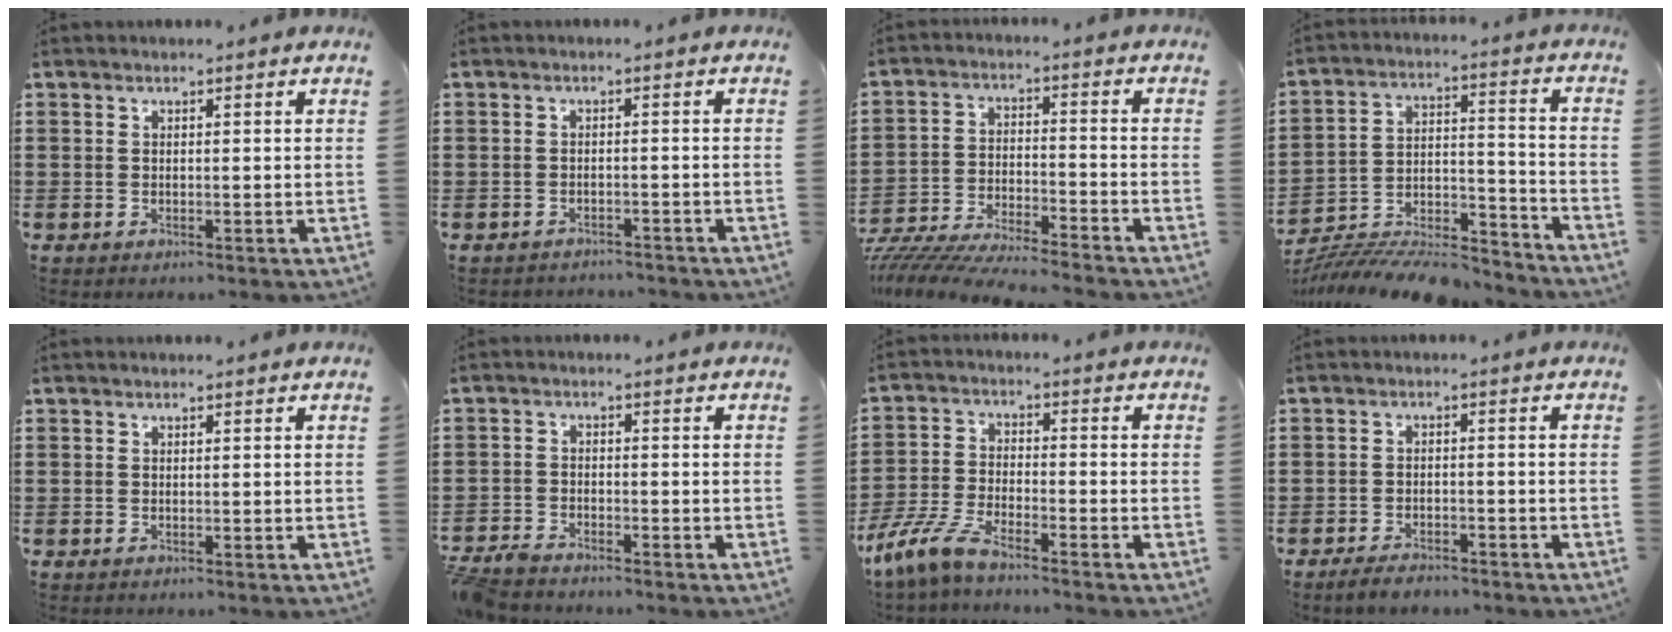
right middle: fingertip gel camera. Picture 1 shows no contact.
{"total": 1.7, "force": [-1.7, 0.2, -0.2], "torque": [-0.003, -0.001, -0.037]}
{"total": 7.4, "force": [-7.3, 0.0, 1.4], "torque": [-0.032, -0.001, -0.145]}
{"total": 9.9, "force": [-9.6, 1.3, 2.2], "torque": [-0.024, 0.027, -0.186]}
{"total": 0.0}
{"total": 2.9, "force": [-2.9, 0.3, 0.4], "torque": [-0.025, -0.002, -0.064]}
{"total": 7.1, "force": [-6.0, 0.7, 3.7], "torque": [-0.106, -0.018, -0.123]}
{"total": 2.9, "force": [-2.6, 0.6, 1.1], "torque": [-0.028, 0.001, -0.055]}